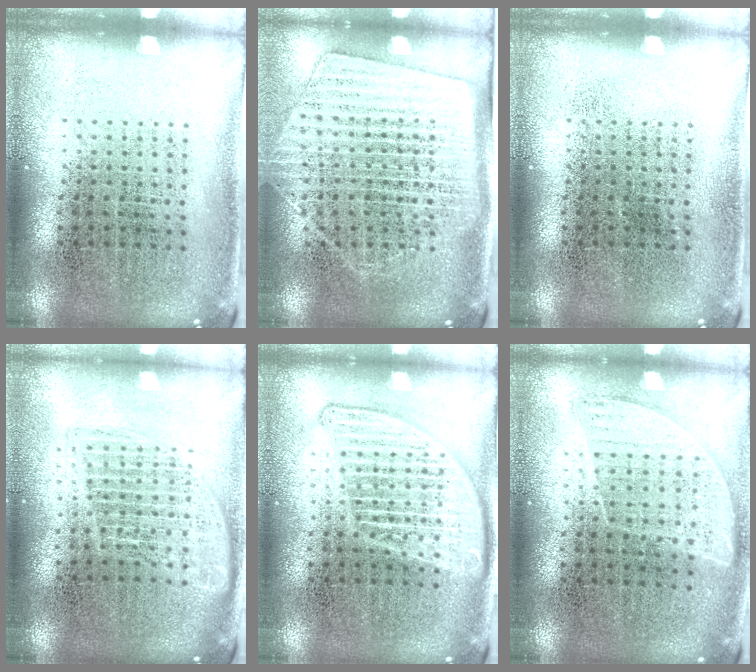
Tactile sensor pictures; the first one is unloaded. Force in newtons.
{"total": 1.7, "press": 1.4, "slide": 1.0}
{"total": 0.0}
{"total": 1.7, "press": 1.5, "slide": 0.8}
{"total": 1.8, "press": 1.8, "slide": 0.3}
{"total": 0.9, "press": 0.7, "slide": 0.5}